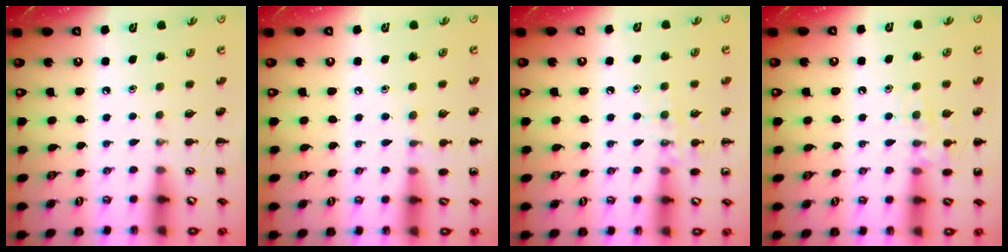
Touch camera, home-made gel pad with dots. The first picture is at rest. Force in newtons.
{"total": 5.2, "press": 5.0, "slide": 1.6}
{"total": 8.2, "press": 8.1, "slide": 1.4}
{"total": 8.7, "press": 8.6, "slide": 0.8}